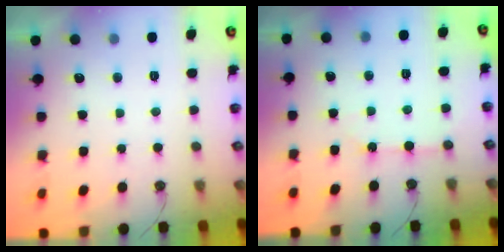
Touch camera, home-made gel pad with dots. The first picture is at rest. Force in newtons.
{"total": 4.9, "press": 4.9, "slide": 0.6}